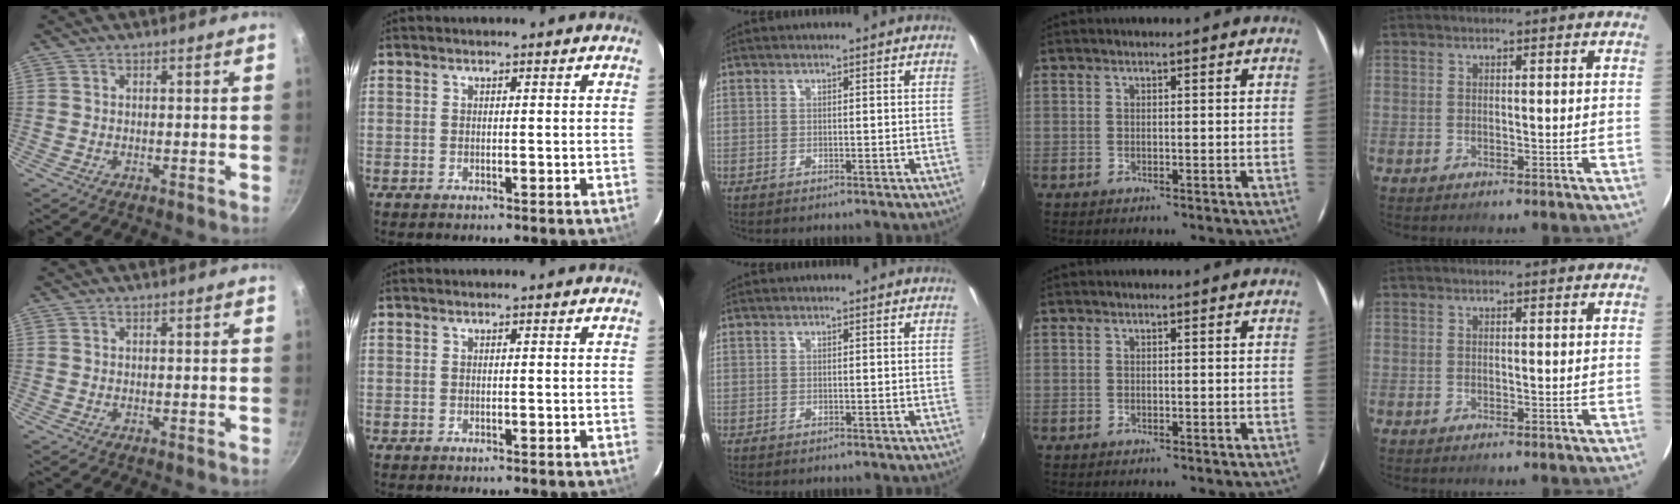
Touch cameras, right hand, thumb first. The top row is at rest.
{}